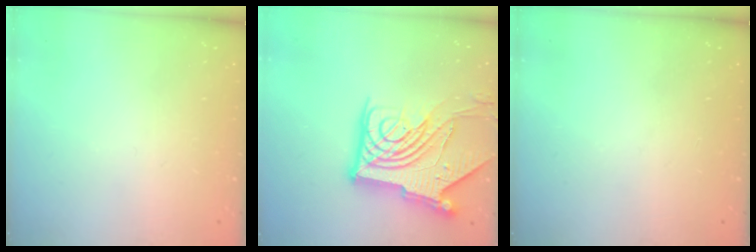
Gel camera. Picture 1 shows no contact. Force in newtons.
{"total": 20.6, "press": 20.4, "slide": 2.3}
{"total": 0.0}